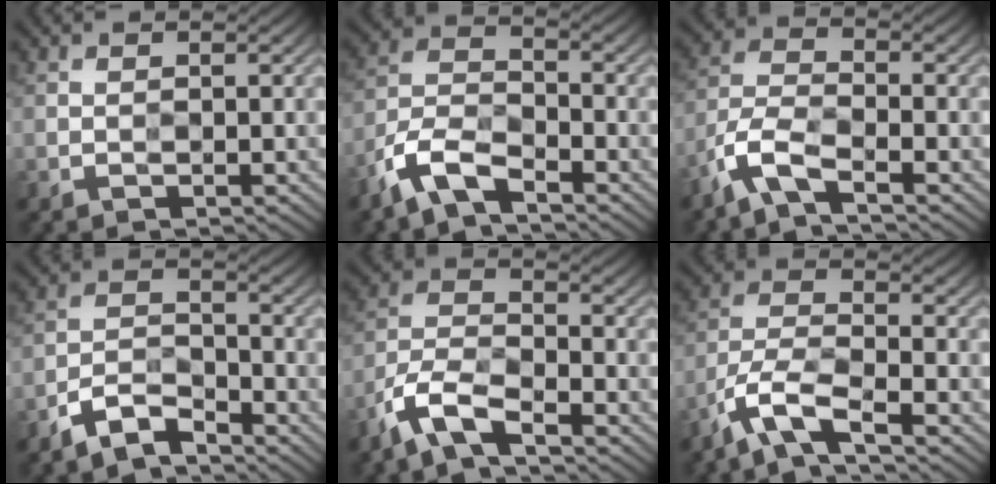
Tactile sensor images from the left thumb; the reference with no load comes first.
{"total": 7.5, "force": [-5.3, 2.7, 4.6], "torque": [-0.097, -0.002, -0.123]}
{"total": 5.9, "force": [-4.1, 1.6, 3.9], "torque": [-0.090, -0.004, -0.099]}
{"total": 5.3, "force": [-4.1, 1.9, 2.7], "torque": [-0.052, 0.000, -0.090]}
{"total": 7.0, "force": [-5.0, 2.1, 4.5], "torque": [-0.099, -0.002, -0.114]}
{"total": 6.7, "force": [-4.7, 1.5, 4.6], "torque": [-0.100, -0.002, -0.106]}